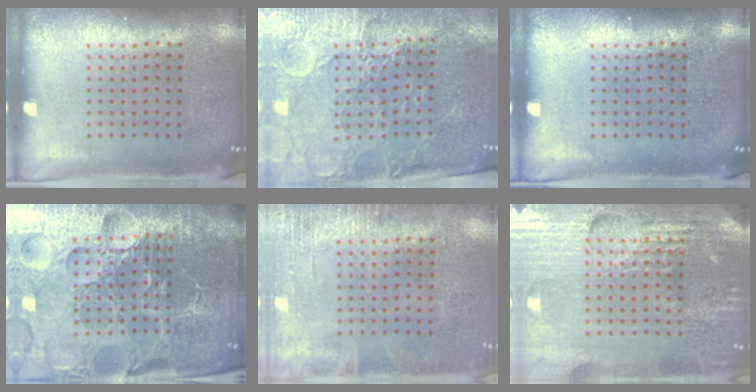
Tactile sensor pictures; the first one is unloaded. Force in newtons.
{"total": 3.5, "press": 3.2, "slide": 1.3}
{"total": 0.0}
{"total": 6.5, "press": 5.8, "slide": 3.0}
{"total": 1.9, "press": 1.9, "slide": 0.2}
{"total": 4.9, "press": 4.6, "slide": 1.7}